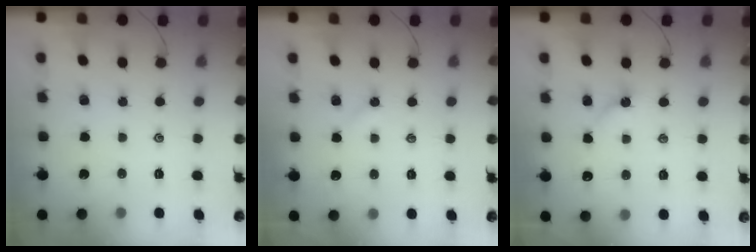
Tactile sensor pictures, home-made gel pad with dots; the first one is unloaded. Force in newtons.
{"total": 4.0, "press": 4.0, "slide": 0.4}
{"total": 2.2, "press": 2.2, "slide": 0.4}